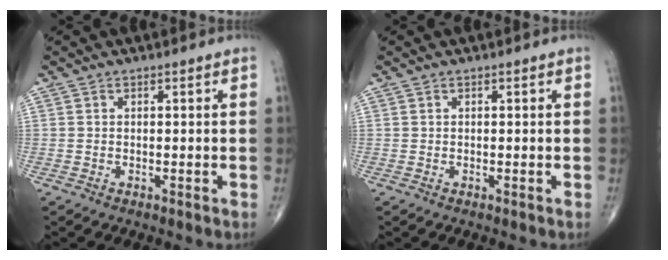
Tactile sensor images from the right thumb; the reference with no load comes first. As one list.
[{"total": 0.0}]